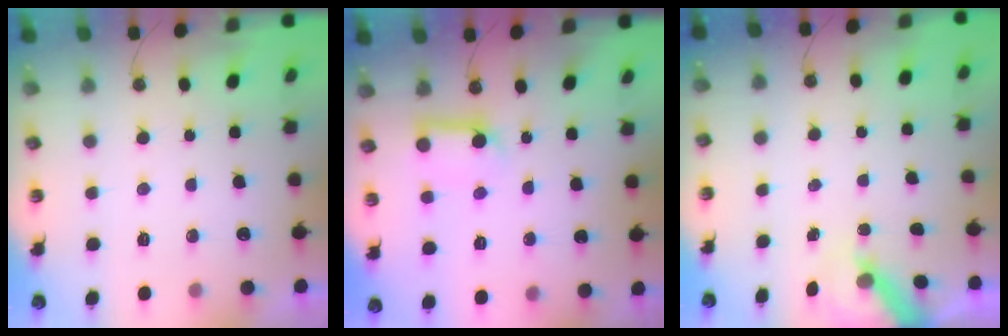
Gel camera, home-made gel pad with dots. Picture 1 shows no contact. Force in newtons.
{"total": 8.5, "press": 8.5, "slide": 0.8}
{"total": 5.4, "press": 5.4, "slide": 0.4}